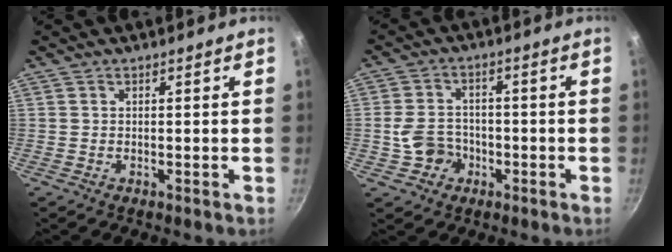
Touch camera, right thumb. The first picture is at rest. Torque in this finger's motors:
{"motor_torque": [-0.71, 0.26, 0.26, 0.39, 0.01]}